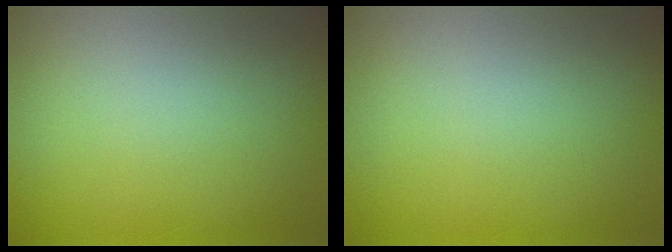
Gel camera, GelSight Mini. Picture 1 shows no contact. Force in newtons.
{"total": 0.0}